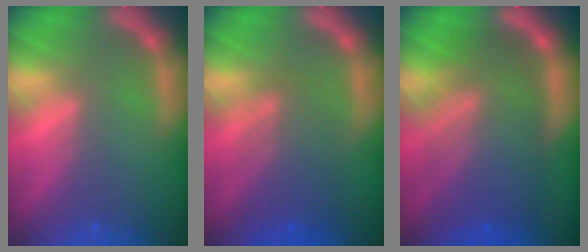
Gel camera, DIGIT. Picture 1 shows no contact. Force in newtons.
{"total": 5.1}
{"total": 10.0}